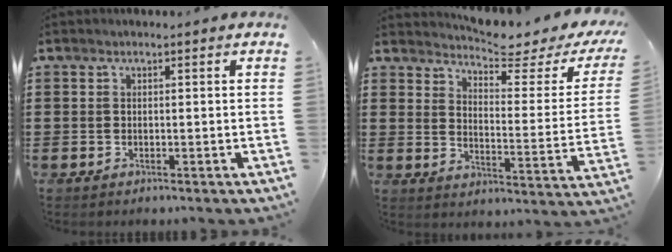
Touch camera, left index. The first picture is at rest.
{"total": 4.7, "force": [4.1, 0.1, 2.4], "torque": [-0.054, -0.041, 0.061]}